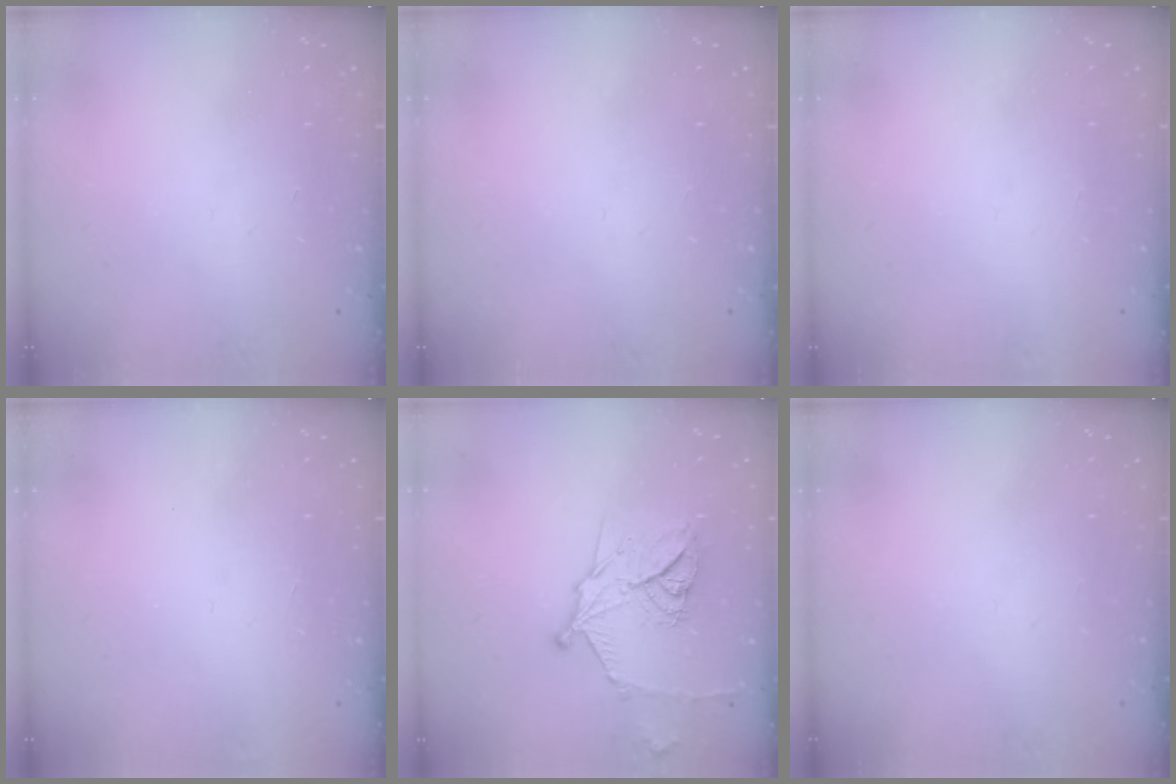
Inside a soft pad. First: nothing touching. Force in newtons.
{"total": 0.0}
{"total": 1.5, "press": 1.5, "slide": 0.1}
{"total": 1.6, "press": 1.6, "slide": 0.1}
{"total": 14.9, "press": 14.9, "slide": 0.8}
{"total": 0.0}